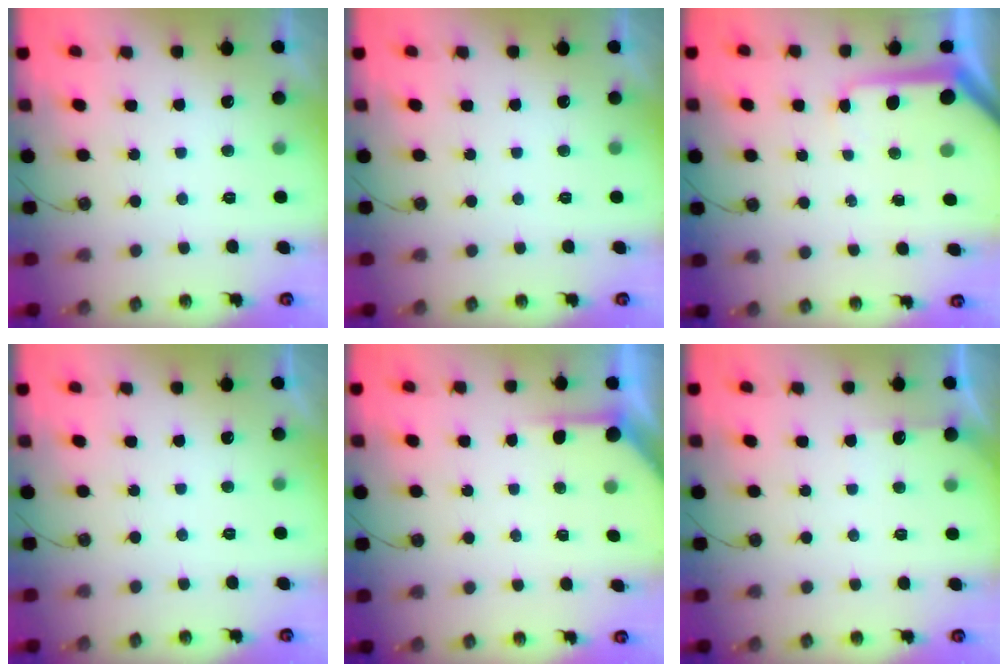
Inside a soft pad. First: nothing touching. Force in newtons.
{"total": 0.0}
{"total": 8.2, "press": 8.1, "slide": 0.8}
{"total": 0.0}
{"total": 2.8, "press": 2.7, "slide": 0.3}
{"total": 3.4, "press": 3.4, "slide": 0.5}